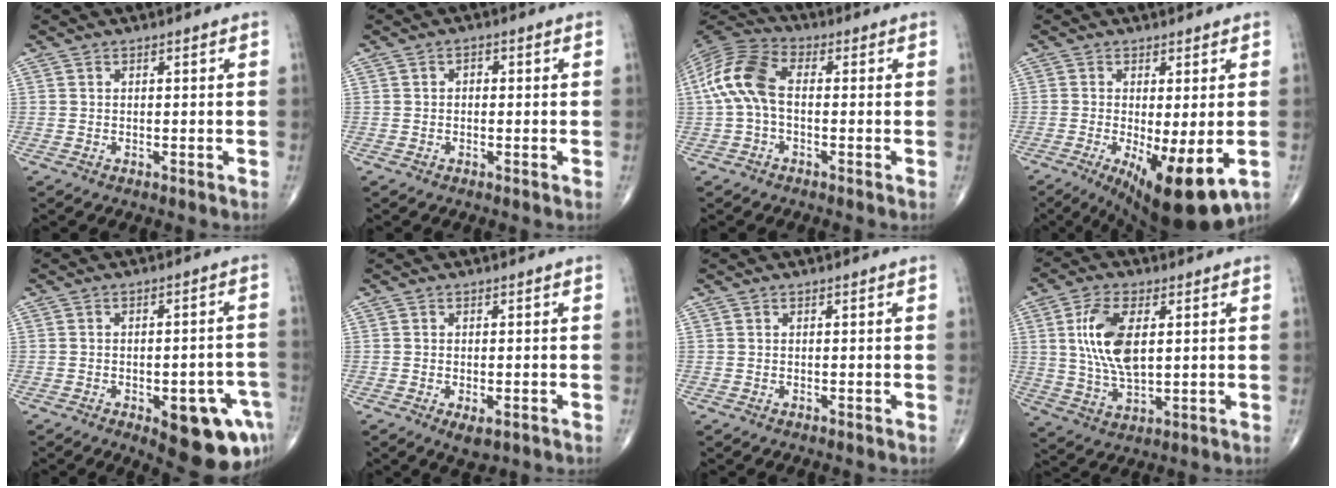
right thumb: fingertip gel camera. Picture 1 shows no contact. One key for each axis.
{"total": 1.3, "fx": 0.0, "fy": 1.0, "fz": 0.9, "tx": -0.006, "ty": 0.007, "tz": -0.003}
{"total": 11.2, "fx": 0.0, "fy": 6.5, "fz": 9.1, "tx": -0.196, "ty": 0.031, "tz": -0.010}
{"total": 12.8, "fx": -3.9, "fy": 3.7, "fz": 11.6, "tx": -0.170, "ty": -0.022, "tz": -0.047}
{"total": 14.3, "fx": -6.3, "fy": 6.0, "fz": 11.4, "tx": -0.093, "ty": 0.031, "tz": -0.063}
{"total": 3.2, "fx": -1.2, "fy": 1.5, "fz": 2.5, "tx": -0.041, "ty": -0.004, "tz": -0.015}
{"total": 0.0}
{"total": 11.9, "fx": 2.6, "fy": 5.8, "fz": 10.1, "tx": -0.199, "ty": -0.010, "tz": 0.053}